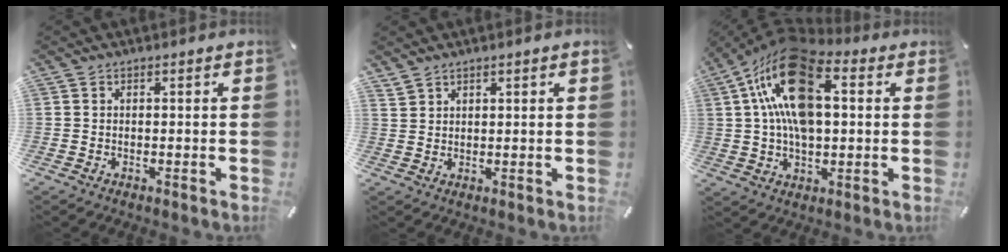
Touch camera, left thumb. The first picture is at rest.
{"total": 1.8, "force": [1.6, 0.6, 0.3], "torque": [-0.006, -0.004, 0.033]}
{"total": 19.4, "force": [5.5, 11.2, 14.8], "torque": [-0.286, -0.002, 0.095]}